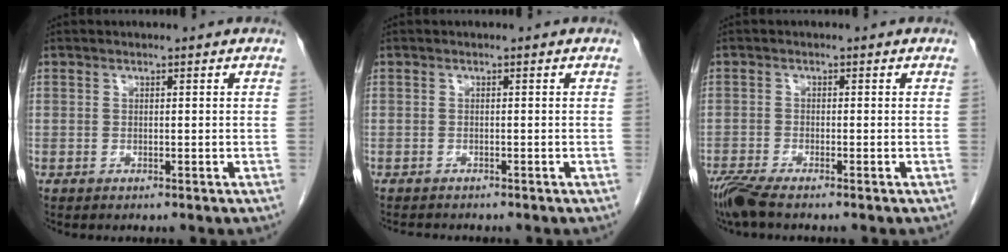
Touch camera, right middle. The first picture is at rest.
{"total": 2.4, "force": [-2.2, 0.5, 0.8], "torque": [-0.016, -0.008, -0.030]}
{"total": 3.7, "force": [-3.0, 0.0, 2.1], "torque": [-0.047, -0.013, -0.064]}